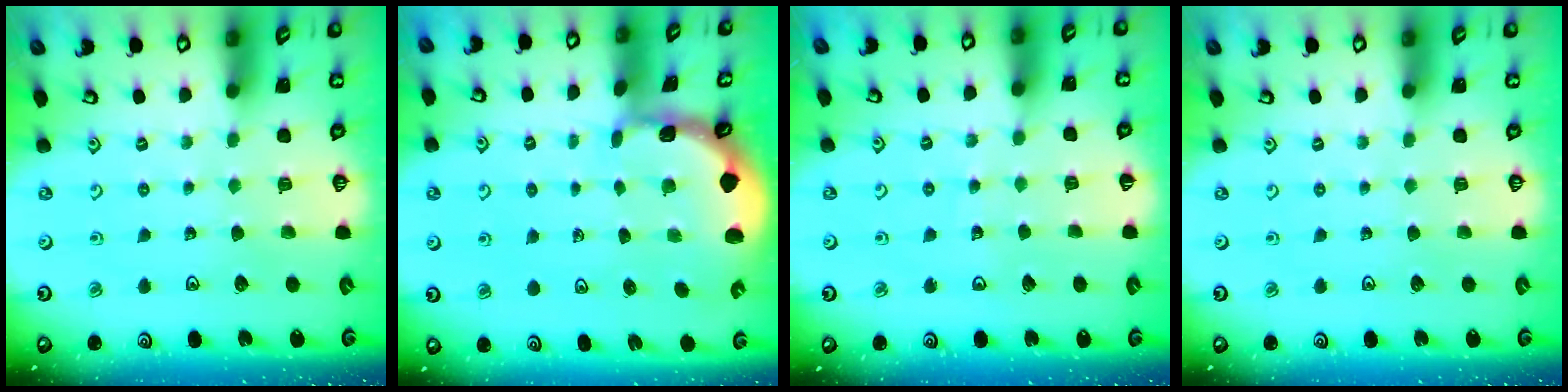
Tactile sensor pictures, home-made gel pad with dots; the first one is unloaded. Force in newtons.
{"total": 0.9, "press": 0.9, "slide": 0.2}
{"total": 3.7, "press": 3.7, "slide": 0.5}
{"total": 0.0}